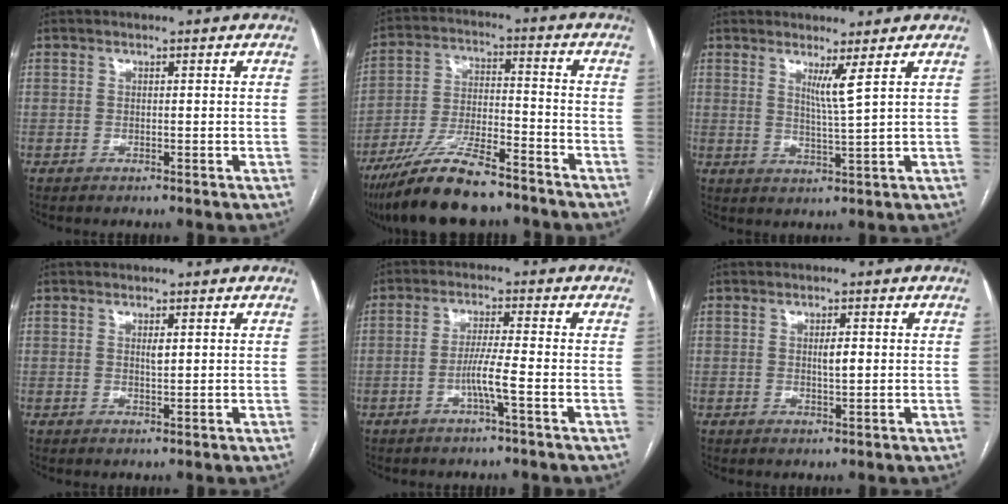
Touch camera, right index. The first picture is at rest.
{"total": 14.0, "force": [-11.4, 2.5, 7.8], "torque": [-0.152, -0.016, -0.200]}
{"total": 3.4, "force": [1.8, -1.2, 2.7], "torque": [-0.050, -0.018, 0.036]}
{"total": 1.2, "force": [0.4, 0.2, 1.1], "torque": [-0.020, -0.001, 0.007]}
{"total": 4.3, "force": [-1.7, -0.7, 4.0], "torque": [-0.075, 0.001, -0.033]}
{"total": 2.1, "force": [0.2, 0.5, 2.1], "torque": [-0.036, 0.000, 0.005]}